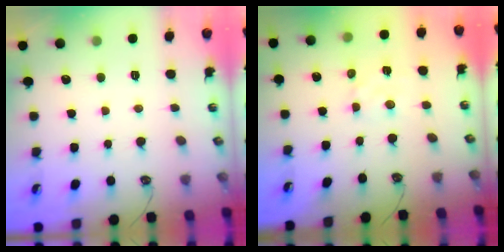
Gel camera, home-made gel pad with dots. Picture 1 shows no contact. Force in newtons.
{"total": 2.0, "press": 2.0, "slide": 0.3}